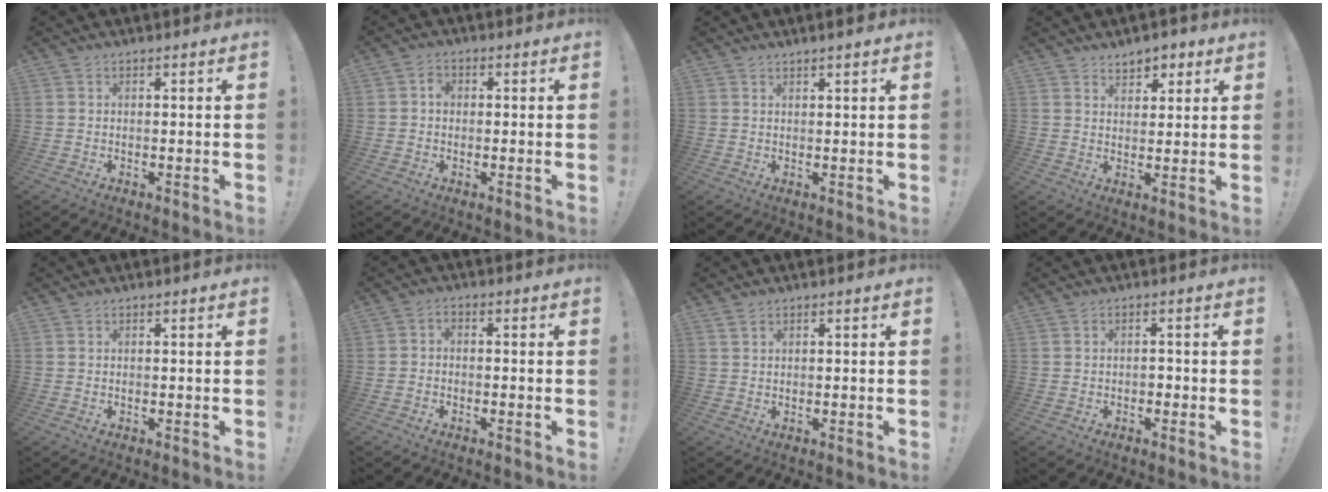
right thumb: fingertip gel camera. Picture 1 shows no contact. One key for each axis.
{"total": 2.2, "fx": -0.3, "fy": 1.7, "fz": 1.3, "tx": -0.009, "ty": 0.001, "tz": -0.010}
{"total": 1.8, "fx": 1.4, "fy": 0.0, "fz": 1.1, "tx": -0.011, "ty": -0.007, "tz": 0.023}
{"total": 5.1, "fx": 3.5, "fy": 3.4, "fz": 1.4, "tx": -0.005, "ty": -0.021, "tz": 0.062}
{"total": 0.0}
{"total": 2.2, "fx": -1.7, "fy": 1.1, "fz": 0.9, "tx": -0.012, "ty": 0.009, "tz": -0.031}
{"total": 1.4, "fx": 1.0, "fy": 0.6, "fz": 0.8, "tx": -0.008, "ty": -0.004, "tz": 0.017}
{"total": 1.3, "fx": -0.9, "fy": 0.8, "fz": 0.5, "tx": -0.012, "ty": 0.005, "tz": -0.018}